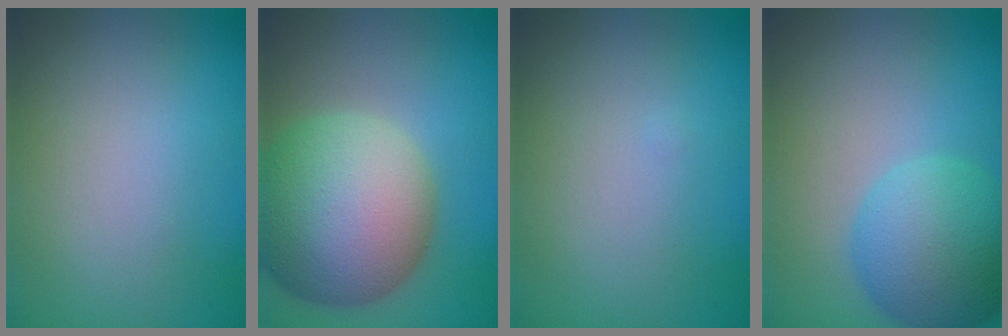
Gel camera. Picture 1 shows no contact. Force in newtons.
{"total": 13.0, "press": 12.9, "slide": 0.7}
{"total": 0.0}
{"total": 7.5, "press": 7.5, "slide": 0.3}